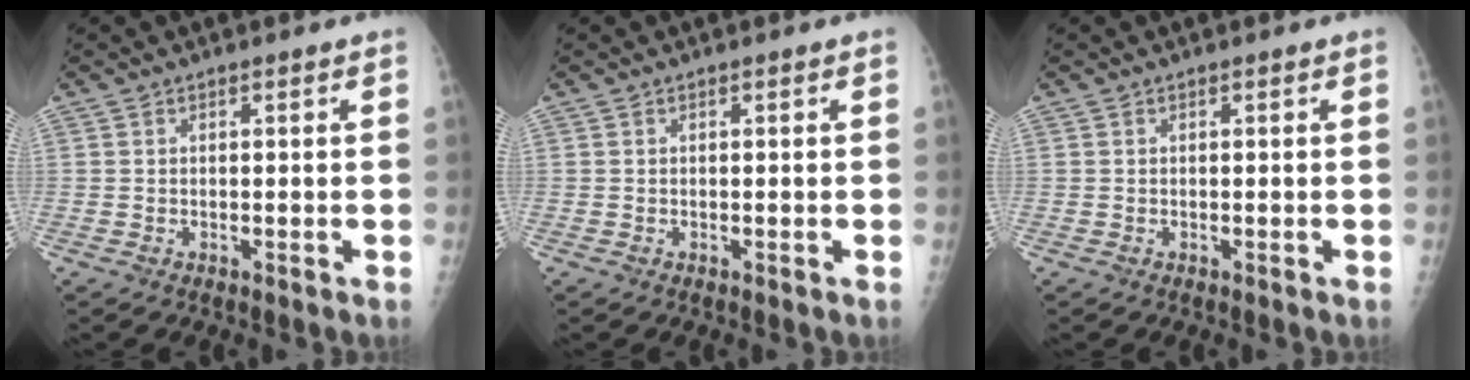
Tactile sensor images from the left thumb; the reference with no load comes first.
{"total": 0.0}
{"total": 0.0}